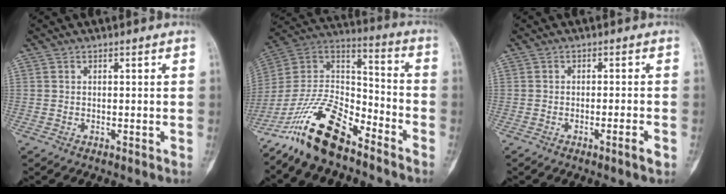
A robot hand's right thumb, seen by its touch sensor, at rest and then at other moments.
{"total": 17.7, "force": [-12.6, 6.8, 10.4], "torque": [-0.184, 0.088, -0.236]}
{"total": 2.6, "force": [-1.4, 0.1, 2.2], "torque": [-0.039, 0.002, -0.021]}